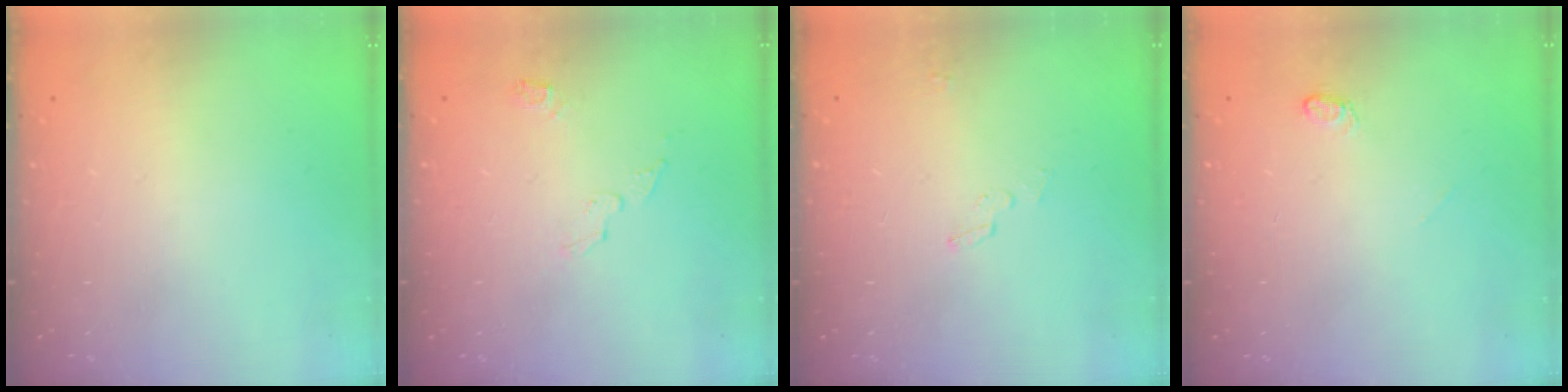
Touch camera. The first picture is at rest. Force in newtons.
{"total": 4.1, "press": 4.1, "slide": 0.4}
{"total": 3.1, "press": 2.9, "slide": 1.1}
{"total": 3.8, "press": 3.8, "slide": 0.5}